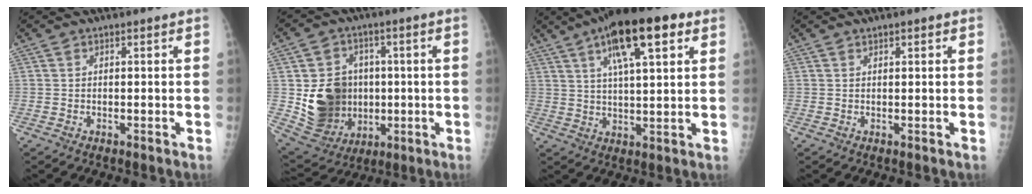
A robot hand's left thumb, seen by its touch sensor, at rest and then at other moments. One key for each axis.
{"total": 15.2, "fx": -0.4, "fy": 12.9, "fz": 8.0, "tx": -0.099, "ty": -0.002, "tz": 0.017}
{"total": 15.5, "fx": 7.5, "fy": 4.7, "fz": 12.8, "tx": -0.190, "ty": -0.006, "tz": 0.119}
{"total": 0.9, "fx": 0.6, "fy": 0.4, "fz": 0.6, "tx": -0.004, "ty": -0.001, "tz": 0.006}